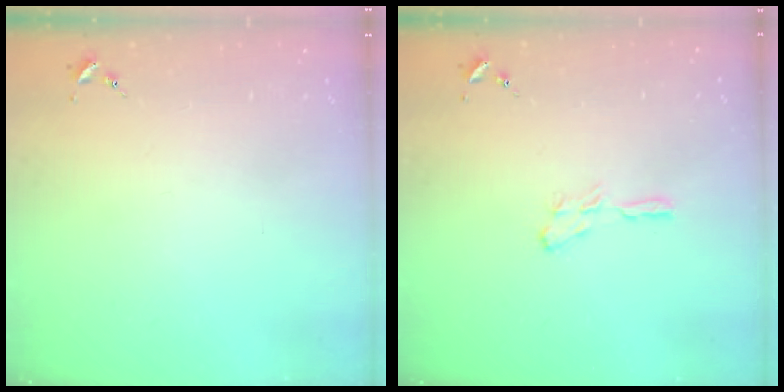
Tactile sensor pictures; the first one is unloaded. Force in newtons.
{"total": 4.3, "press": 4.3, "slide": 0.5}